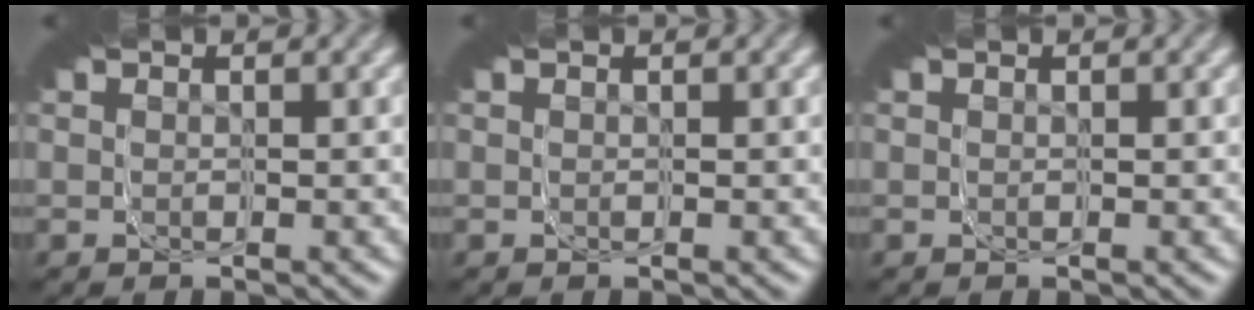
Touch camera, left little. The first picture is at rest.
{"total": 0.0}
{"total": 0.0}